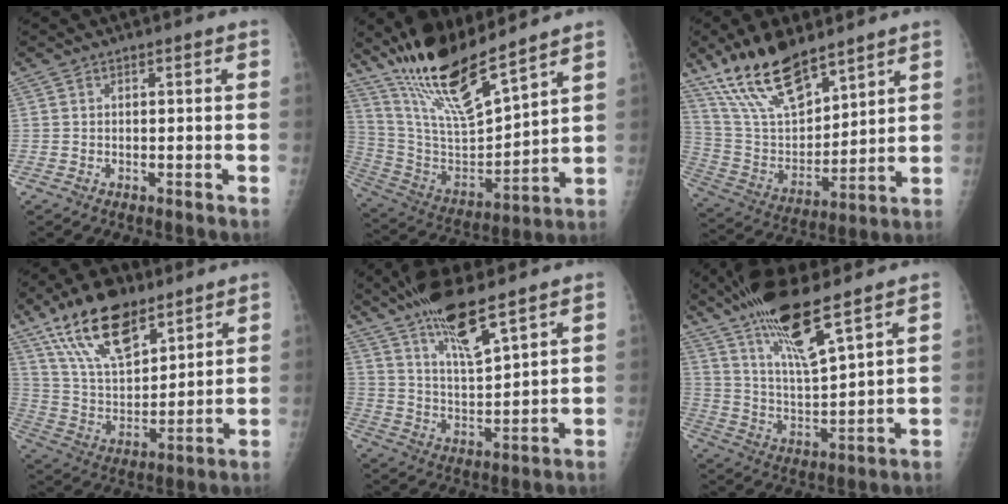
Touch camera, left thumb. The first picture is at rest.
{"total": 18.3, "force": [14.3, 3.4, 10.9], "torque": [-0.179, -0.078, 0.282]}
{"total": 17.8, "force": [13.0, 6.8, 10.0], "torque": [-0.149, -0.065, 0.256]}
{"total": 17.8, "force": [11.6, 8.0, 10.8], "torque": [-0.158, -0.048, 0.218]}
{"total": 12.8, "force": [8.9, 2.7, 8.9], "torque": [-0.156, -0.048, 0.171]}
{"total": 15.1, "force": [10.3, 2.8, 10.7], "torque": [-0.192, -0.054, 0.203]}